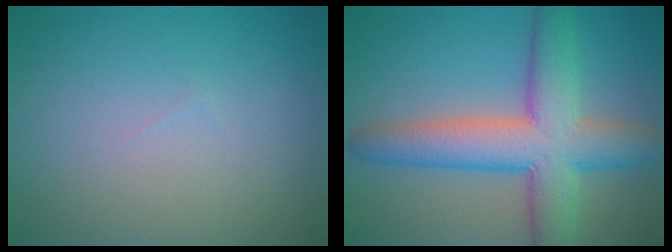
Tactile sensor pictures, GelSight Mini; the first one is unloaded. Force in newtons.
{"total": 8.8, "press": 8.8, "slide": 0.3}